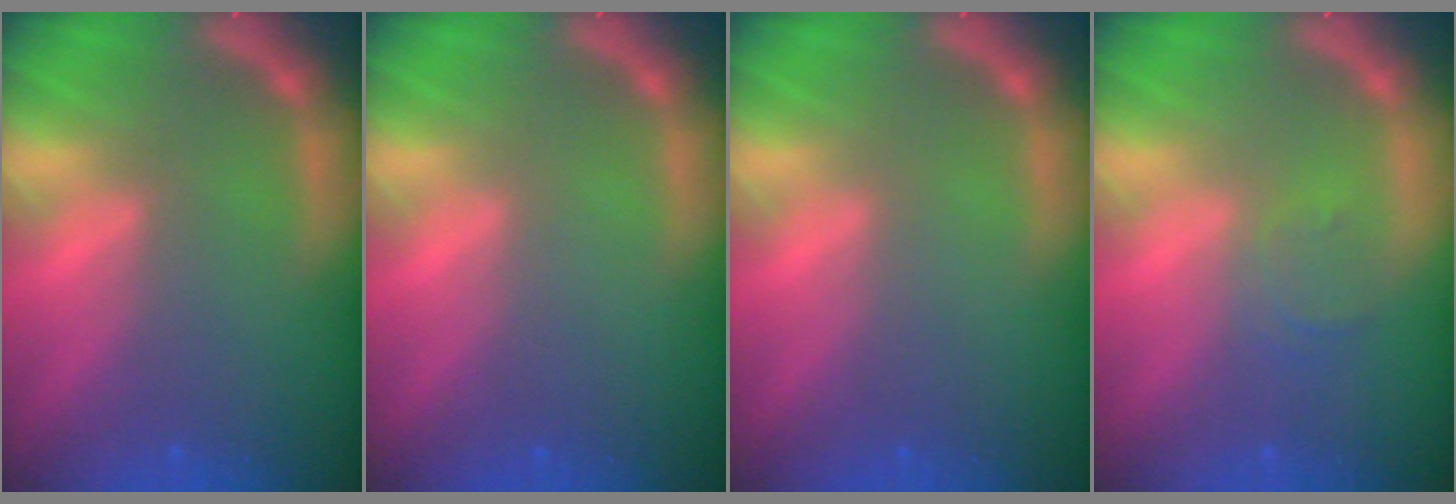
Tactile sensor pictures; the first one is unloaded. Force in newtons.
{"total": 0.0}
{"total": 0.0}
{"total": 1.9}